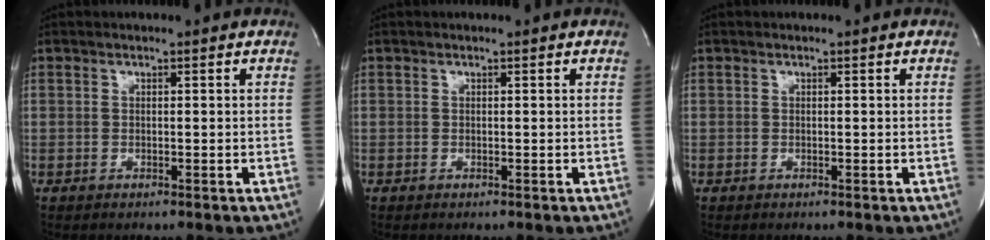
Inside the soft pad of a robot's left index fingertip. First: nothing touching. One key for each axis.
{"total": 0.0}
{"total": 0.0}